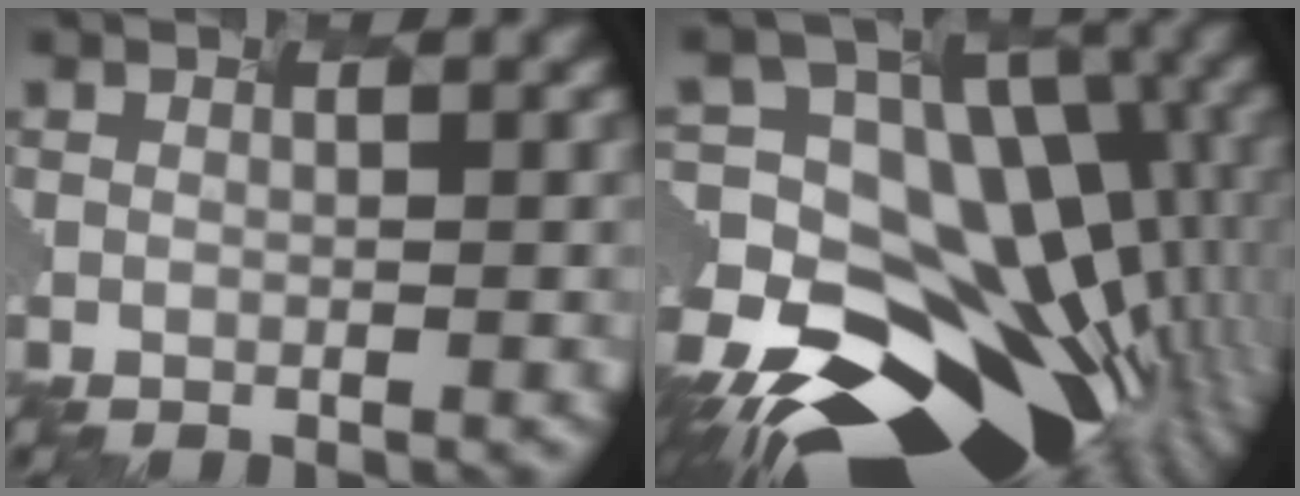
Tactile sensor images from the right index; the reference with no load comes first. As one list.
[{"total": 18.0, "force": [-8.6, 11.3, 11.1], "torque": [-0.203, 0.015, -0.123]}]